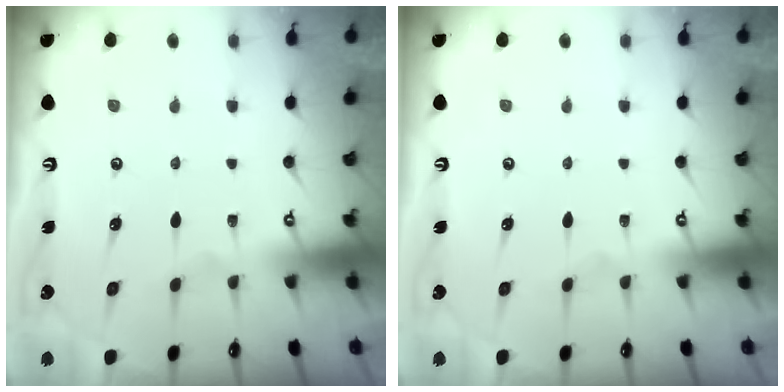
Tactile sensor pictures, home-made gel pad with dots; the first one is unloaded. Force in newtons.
{"total": 0.0}